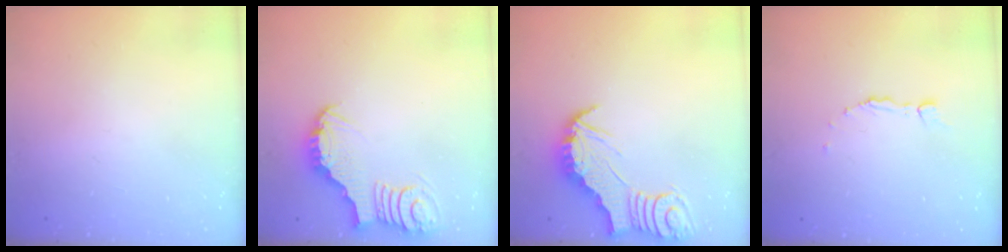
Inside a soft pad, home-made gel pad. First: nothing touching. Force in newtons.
{"total": 3.4, "press": 3.4, "slide": 0.3}
{"total": 2.8, "press": 2.8, "slide": 0.2}
{"total": 1.7, "press": 1.7, "slide": 0.4}